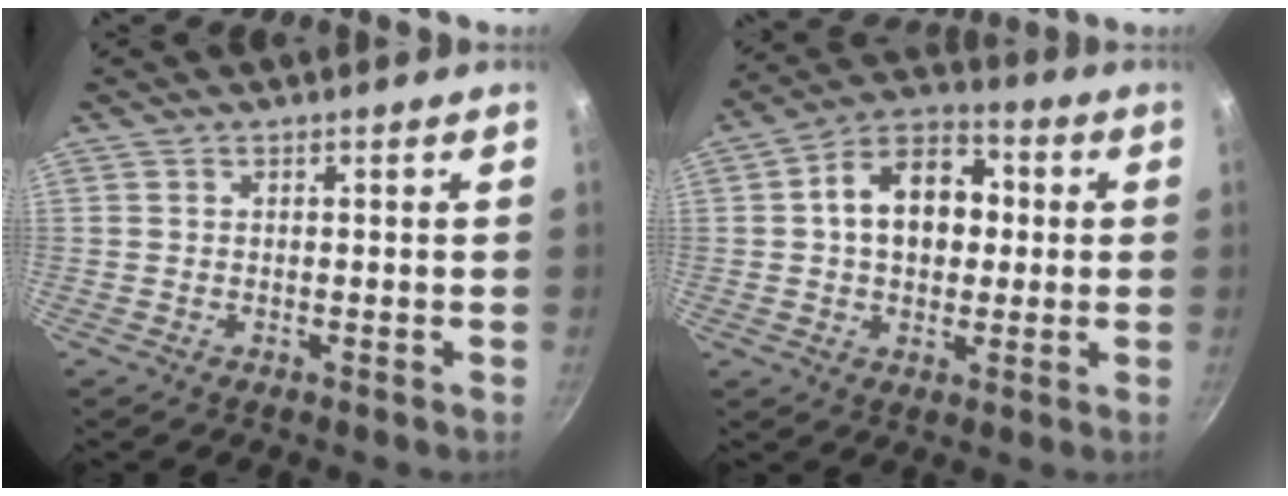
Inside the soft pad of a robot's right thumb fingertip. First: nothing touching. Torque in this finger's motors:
{"motor_torque": [0.66, 2.83, 1.05, -0.31, 0.00]}